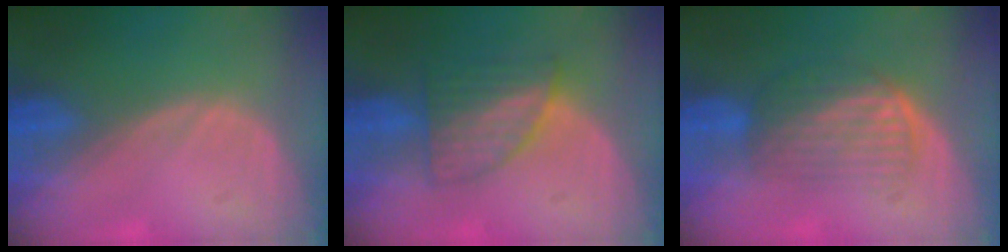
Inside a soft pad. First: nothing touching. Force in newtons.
{"total": 5.9, "press": 5.8, "slide": 0.3}
{"total": 5.8, "press": 5.5, "slide": 2.0}